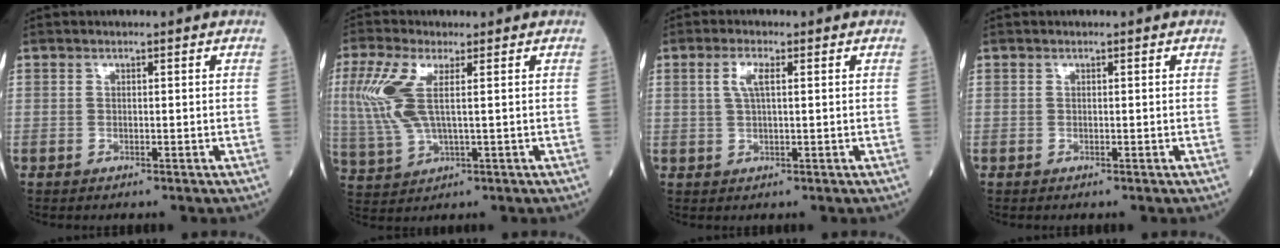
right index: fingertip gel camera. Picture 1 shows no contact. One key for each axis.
{"total": 8.5, "fx": 1.8, "fy": 2.6, "fz": 7.9, "tx": -0.211, "ty": 0.003, "tz": 0.039}
{"total": 3.0, "fx": 0.9, "fy": 0.7, "fz": 2.7, "tx": -0.060, "ty": 0.006, "tz": 0.019}
{"total": 0.0}